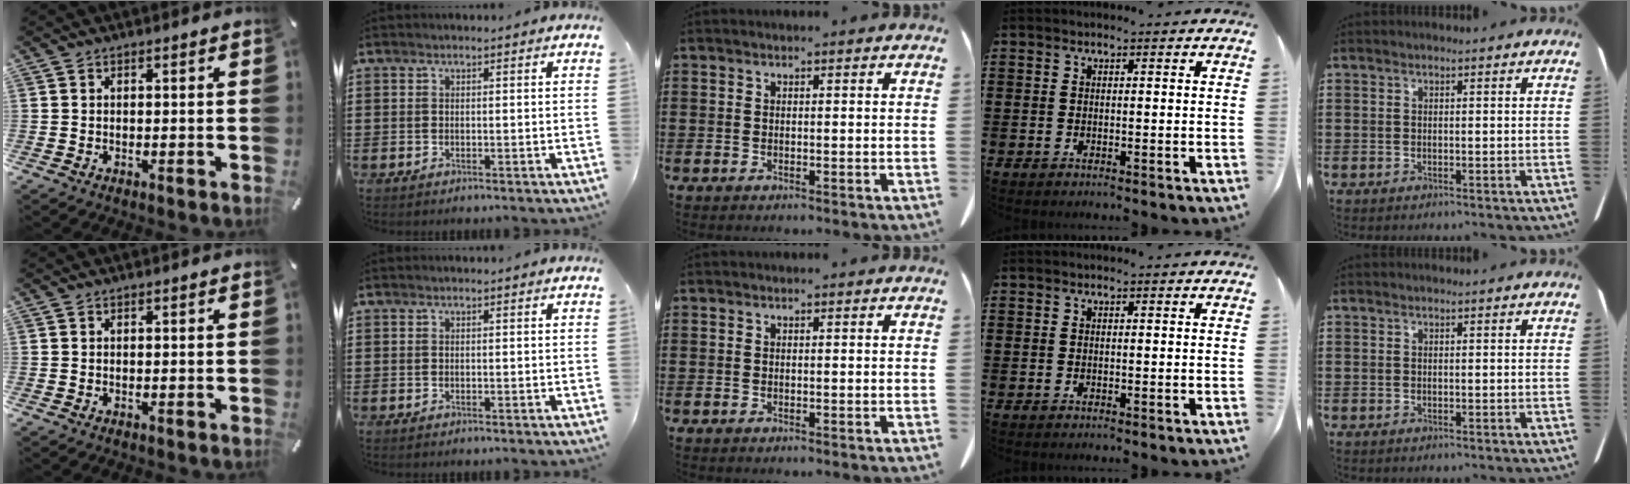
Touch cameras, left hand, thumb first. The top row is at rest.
{}